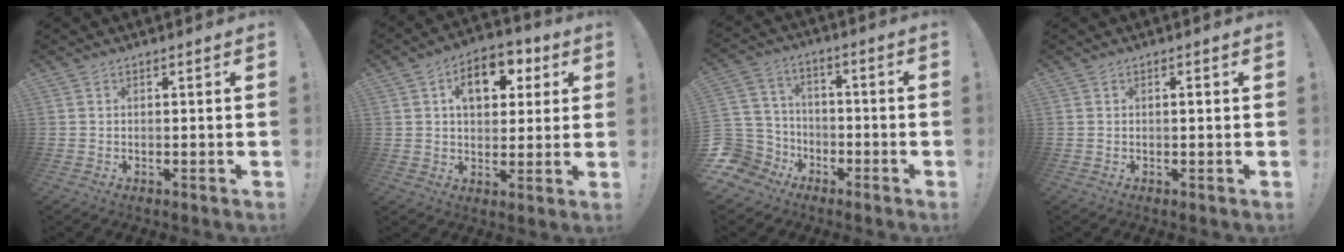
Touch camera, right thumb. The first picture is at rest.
{"total": 12.1, "force": [4.2, 8.2, 7.9], "torque": [-0.102, -0.006, 0.073]}
{"total": 10.1, "force": [-3.7, 9.0, 2.7], "torque": [-0.063, 0.025, -0.063]}
{"total": 1.0, "force": [0.3, 0.1, 0.9], "torque": [-0.012, -0.001, 0.003]}